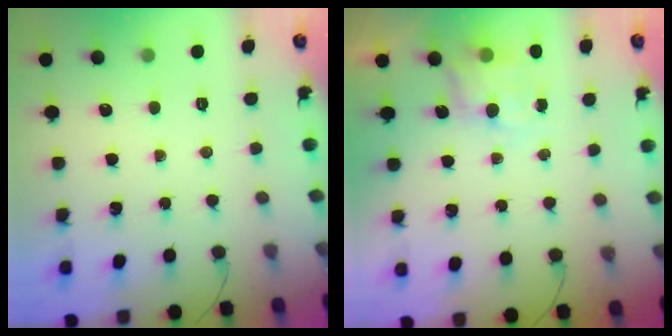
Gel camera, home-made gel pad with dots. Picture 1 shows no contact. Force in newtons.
{"total": 6.2, "press": 6.2, "slide": 0.8}